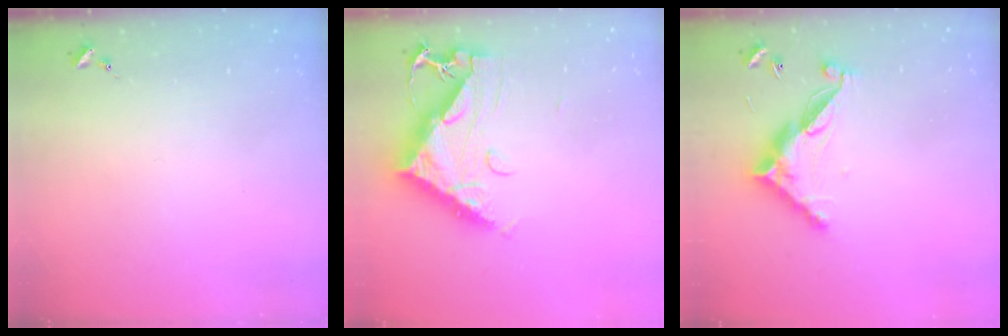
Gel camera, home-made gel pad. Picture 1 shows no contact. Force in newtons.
{"total": 11.6, "press": 11.6, "slide": 1.1}
{"total": 12.2, "press": 12.1, "slide": 0.3}